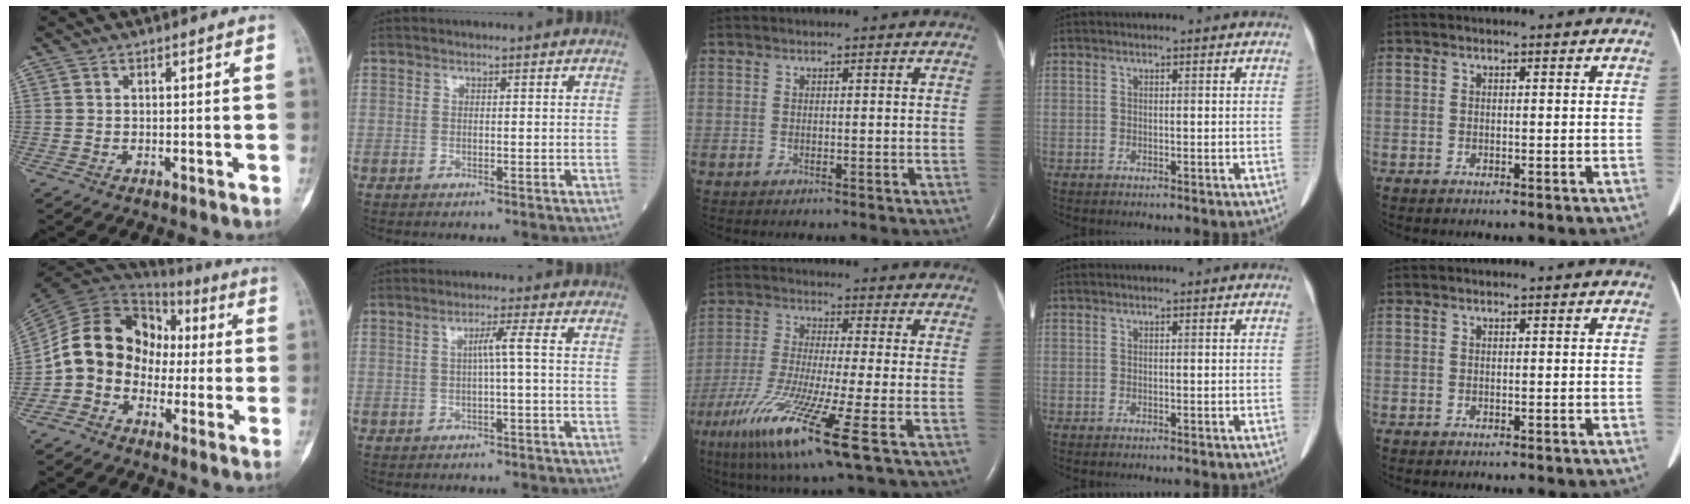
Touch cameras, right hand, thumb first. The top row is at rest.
{"thumb": {"total": 14.0, "force": [-1.6, 11.7, 7.5], "torque": [-0.109, 0.053, -0.038]}, "index": {"total": 2.7, "force": [-0.1, -0.6, 2.7], "torque": [-0.045, 0.005, 0.000]}, "middle": {"total": 14.3, "force": [-6.9, -0.1, 12.5], "torque": [-0.258, -0.044, -0.127]}}